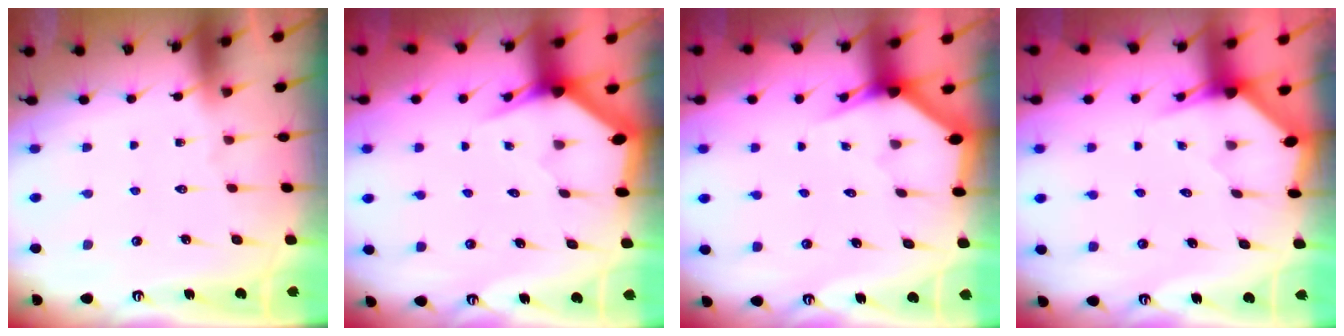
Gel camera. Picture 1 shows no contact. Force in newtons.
{"total": 3.2, "press": 3.2, "slide": 0.0}
{"total": 2.7, "press": 2.7, "slide": 0.1}
{"total": 2.7, "press": 2.7, "slide": 0.2}